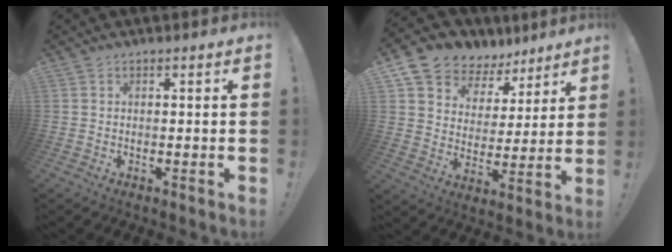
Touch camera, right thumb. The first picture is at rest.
{"total": 8.8, "force": [6.2, 6.0, 1.7], "torque": [-0.032, -0.057, 0.120]}